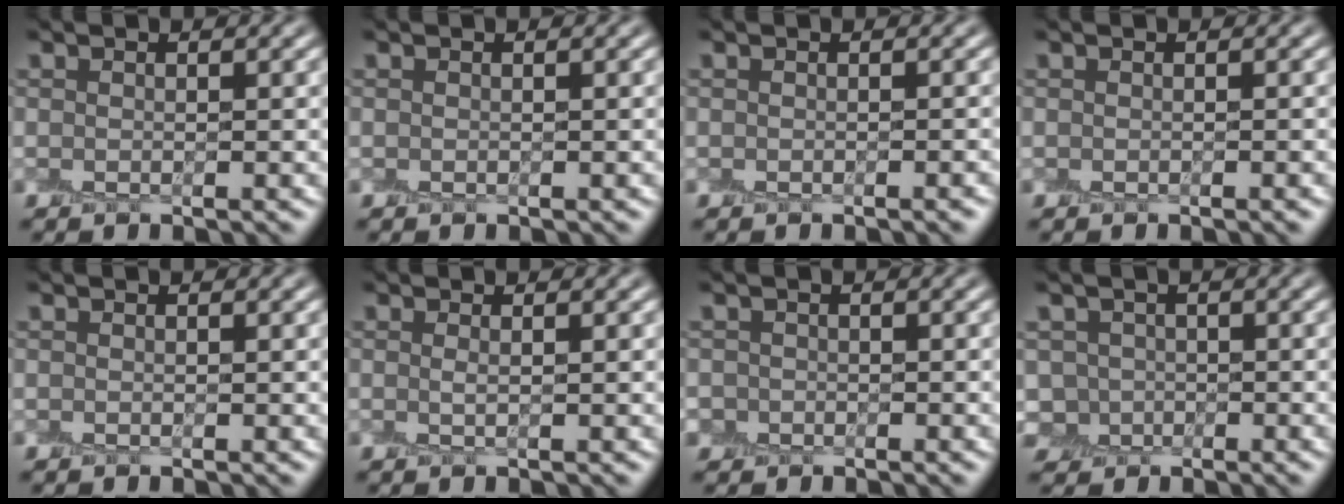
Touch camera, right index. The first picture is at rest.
{"total": 0.0}
{"total": 0.8, "force": [-0.5, 0.1, 0.6], "torque": [-0.007, -0.001, -0.005]}
{"total": 0.6, "force": [-0.4, 0.1, 0.4], "torque": [-0.005, -0.001, -0.003]}
{"total": 0.0}
{"total": 0.8, "force": [0.1, 0.2, 0.8], "torque": [-0.015, -0.001, 0.000]}
{"total": 1.2, "force": [-0.4, 1.1, 0.1], "torque": [0.007, -0.004, -0.011]}
{"total": 2.4, "force": [-0.5, 2.3, 0.6], "torque": [-0.003, 0.000, -0.014]}